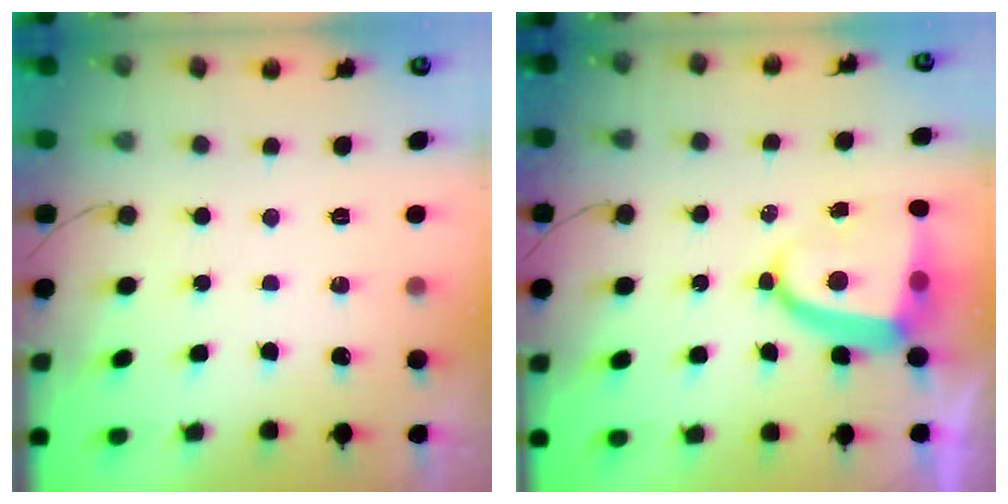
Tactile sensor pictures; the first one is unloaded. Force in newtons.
{"total": 9.5, "press": 9.4, "slide": 1.2}